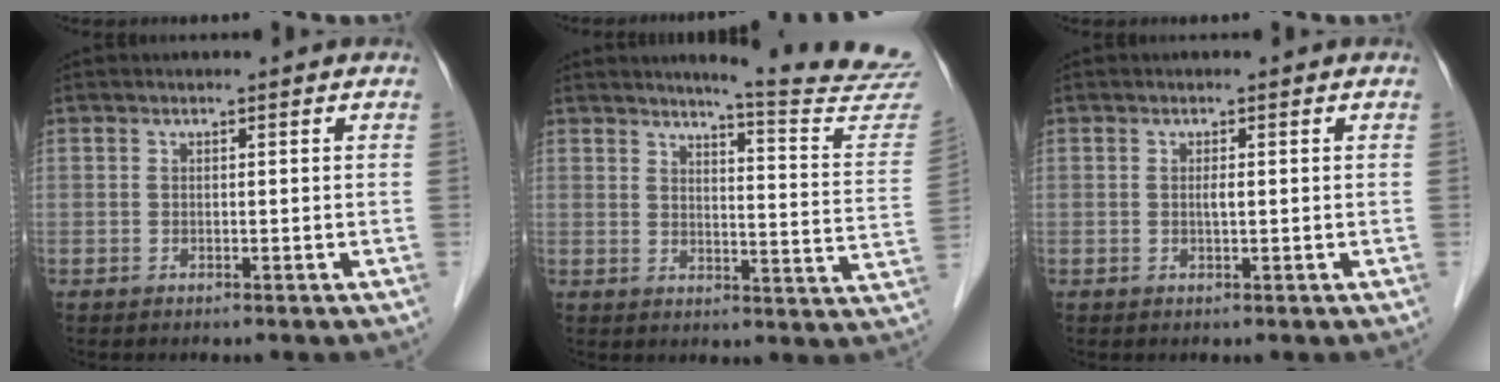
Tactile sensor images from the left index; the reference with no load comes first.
{"total": 16.0, "force": [15.3, -1.1, 4.6], "torque": [-0.058, -0.116, 0.163]}
{"total": 0.8, "force": [-0.2, 0.0, 0.8], "torque": [-0.016, -0.005, -0.003]}